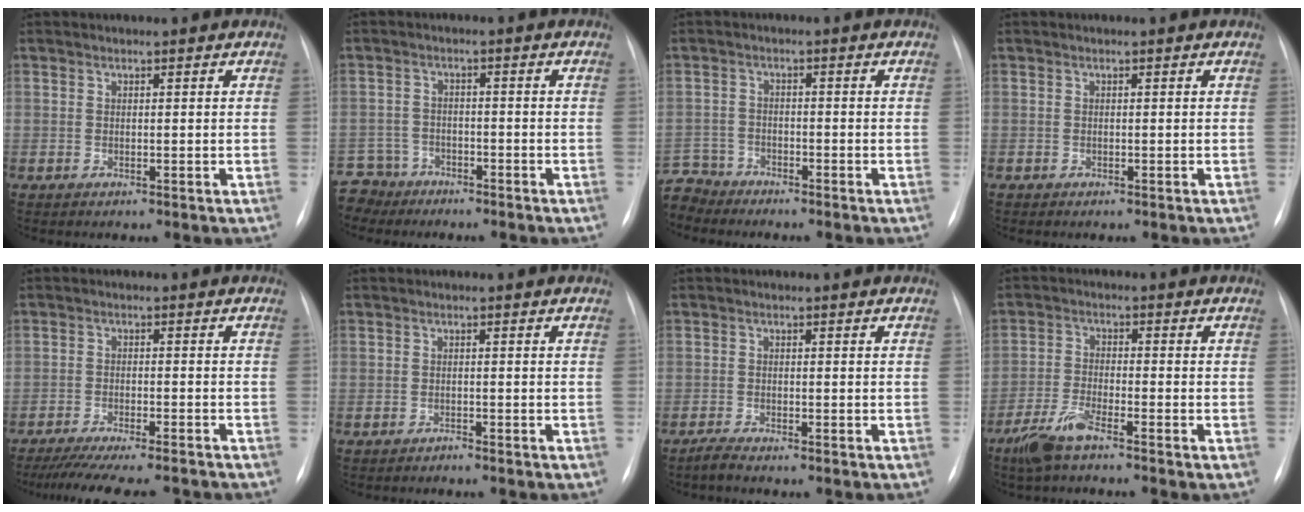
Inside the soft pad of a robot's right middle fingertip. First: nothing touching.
{"total": 6.0, "force": [-5.2, 2.8, -0.8], "torque": [0.016, 0.000, -0.098]}
{"total": 5.7, "force": [-5.4, 1.4, -0.6], "torque": [0.016, 0.000, -0.110]}
{"total": 0.0}
{"total": 14.6, "force": [-13.0, 1.5, 6.5], "torque": [-0.102, -0.022, -0.180]}
{"total": 0.6, "force": [-0.6, -0.1, 0.0], "torque": [-0.005, -0.003, -0.012]}
{"total": 1.5, "force": [-1.4, -0.2, 0.6], "torque": [-0.021, -0.005, -0.030]}
{"total": 5.3, "force": [-4.1, 0.5, 3.4], "torque": [-0.083, -0.012, -0.084]}